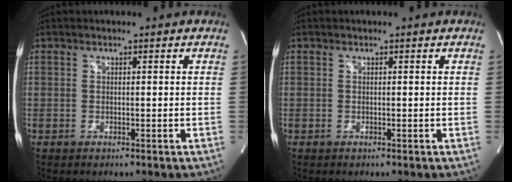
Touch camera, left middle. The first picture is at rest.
{"total": 0.0}